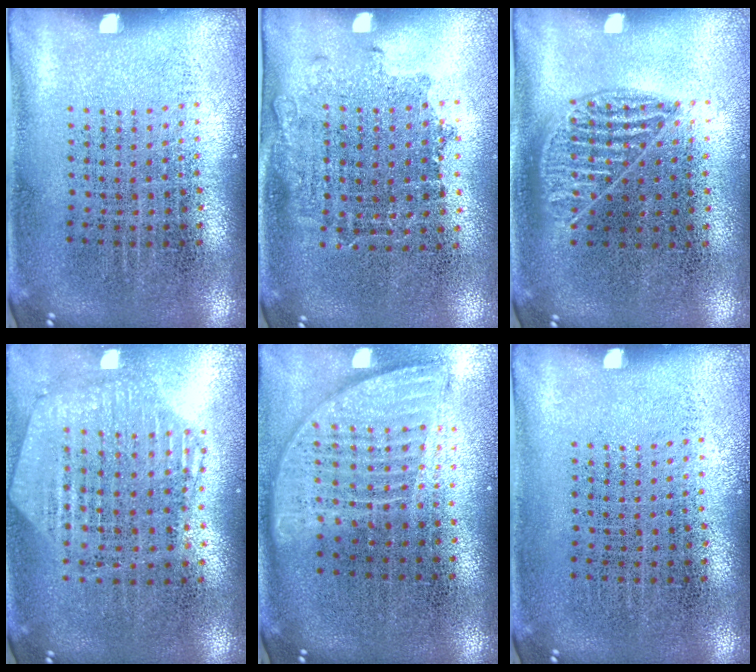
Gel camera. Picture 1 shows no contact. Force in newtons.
{"total": 1.1, "press": 0.9, "slide": 0.6}
{"total": 1.0, "press": 0.8, "slide": 0.6}
{"total": 1.1, "press": 1.1, "slide": 0.2}
{"total": 1.8, "press": 1.5, "slide": 1.0}
{"total": 0.0}